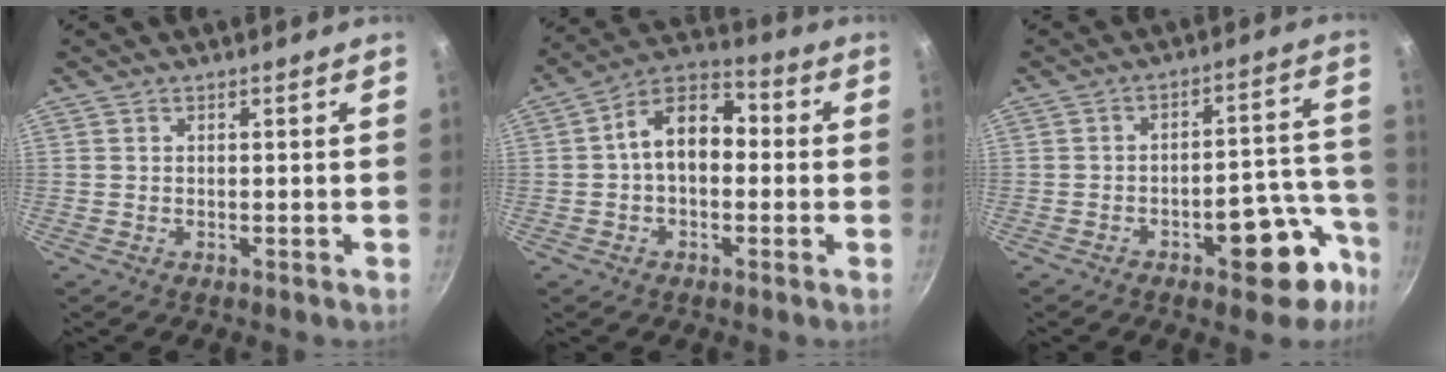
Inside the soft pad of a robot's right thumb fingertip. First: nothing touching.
{"total": 11.6, "force": [0.2, 7.7, 8.6], "torque": [-0.102, 0.042, -0.018]}
{"total": 13.2, "force": [-6.8, 6.1, 9.5], "torque": [-0.061, 0.064, -0.084]}